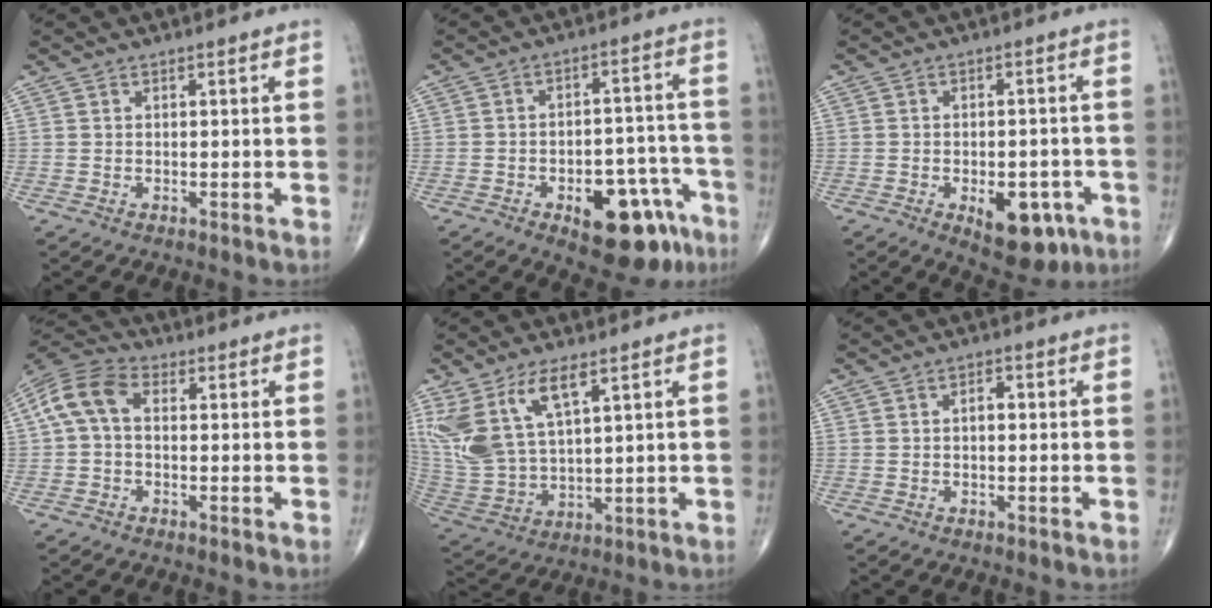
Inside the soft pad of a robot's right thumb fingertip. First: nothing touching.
{"total": 15.7, "force": [-8.3, 7.5, 11.0], "torque": [-0.110, 0.061, -0.104]}
{"total": 10.4, "force": [-4.3, 5.5, 7.7], "torque": [-0.080, 0.015, -0.047]}
{"total": 8.7, "force": [0.8, 5.6, 6.6], "torque": [-0.135, 0.029, 0.005]}
{"total": 14.7, "force": [7.2, 6.2, 11.2], "torque": [-0.241, -0.025, 0.158]}
{"total": 2.1, "force": [0.1, 1.1, 1.7], "torque": [-0.024, 0.007, -0.002]}